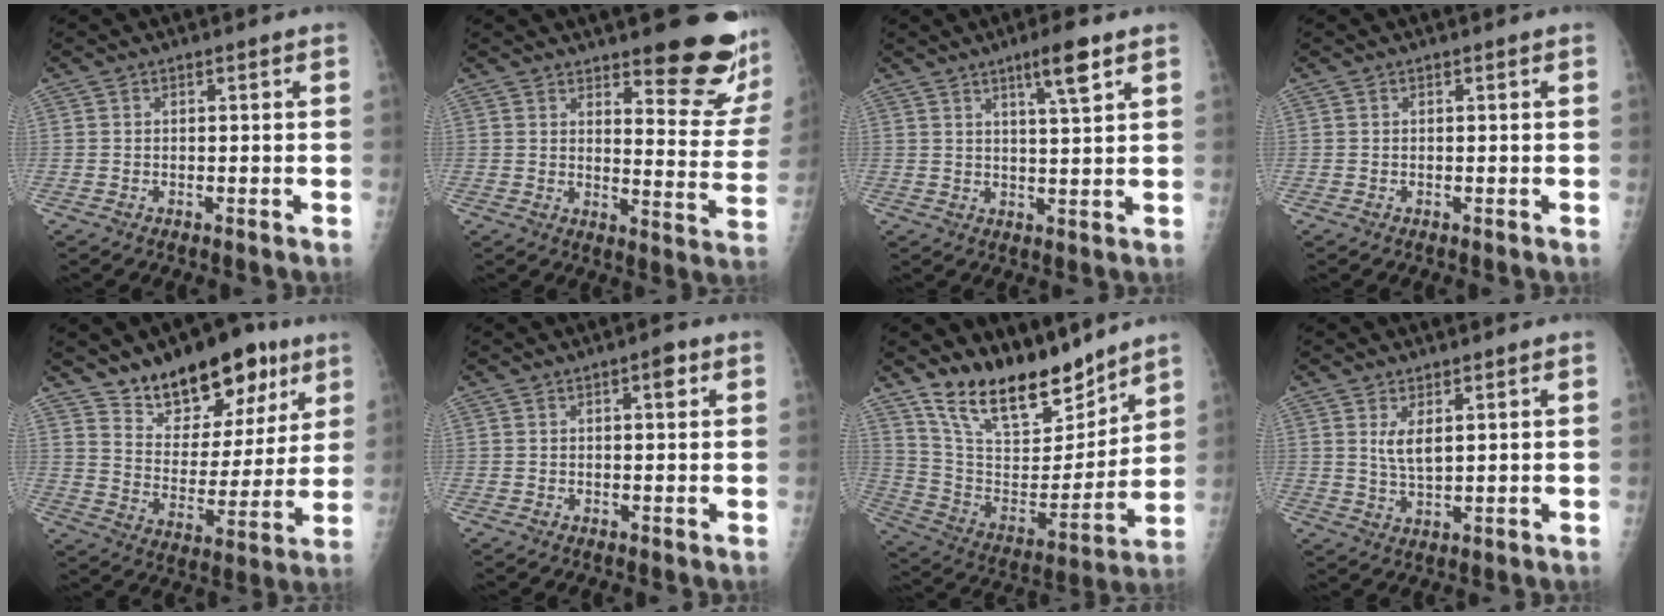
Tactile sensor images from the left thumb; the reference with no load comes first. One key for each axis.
{"total": 16.6, "fx": 12.2, "fy": 4.3, "fz": 10.4, "tx": -0.096, "ty": -0.101, "tz": 0.152}
{"total": 6.3, "fx": 3.8, "fy": 0.5, "fz": 5.1, "tx": -0.083, "ty": -0.019, "tz": 0.063}
{"total": 0.0}
{"total": 18.3, "fx": 12.3, "fy": 9.4, "fz": 9.8, "tx": -0.090, "ty": -0.067, "tz": 0.199}
{"total": 2.5, "fx": 1.2, "fy": 0.8, "fz": 2.0, "tx": -0.024, "ty": -0.001, "tz": 0.015}
{"total": 19.1, "fx": 15.5, "fy": 7.1, "fz": 8.6, "tx": -0.104, "ty": -0.093, "tz": 0.281}
{"total": 4.2, "fx": 1.7, "fy": 1.6, "fz": 3.5, "tx": -0.062, "ty": -0.017, "tz": 0.040}